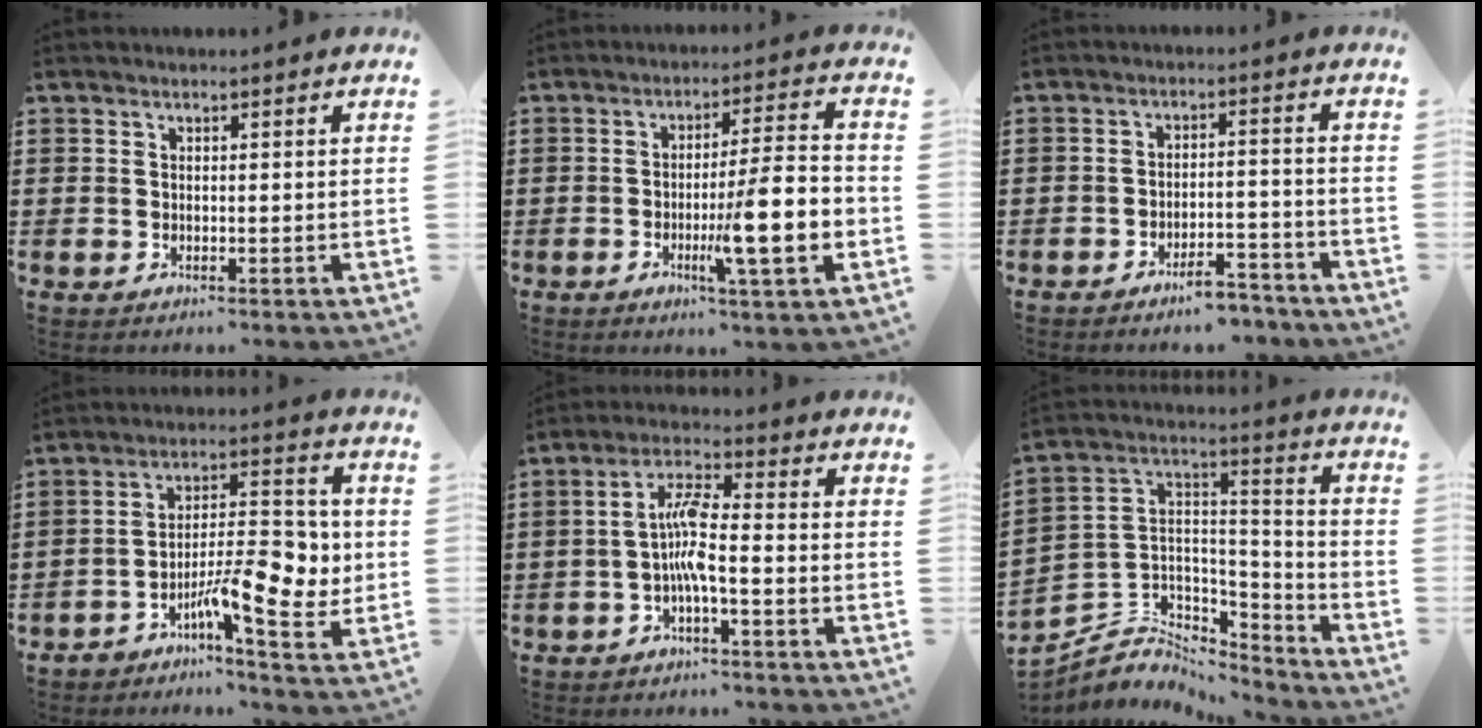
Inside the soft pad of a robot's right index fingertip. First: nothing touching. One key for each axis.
{"total": 10.5, "fx": -3.2, "fy": 1.1, "fz": 10.0, "tx": -0.153, "ty": -0.011, "tz": -0.059}
{"total": 4.7, "fx": -4.4, "fy": 0.5, "fz": 1.6, "tx": -0.027, "ty": 0.003, "tz": -0.085}
{"total": 10.1, "fx": -3.1, "fy": 3.9, "fz": 8.8, "tx": -0.122, "ty": -0.004, "tz": -0.052}
{"total": 6.2, "fx": -1.4, "fy": 1.3, "fz": 5.9, "tx": -0.129, "ty": -0.001, "tz": -0.034}
{"total": 5.1, "fx": -3.7, "fy": 3.4, "fz": 0.4, "tx": -0.032, "ty": -0.011, "tz": -0.076}